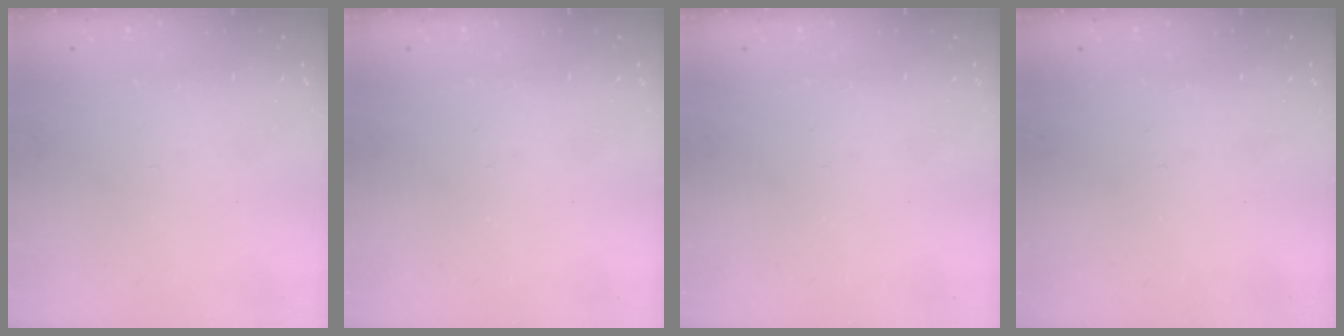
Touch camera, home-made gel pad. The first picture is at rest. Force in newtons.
{"total": 0.9, "press": 0.9, "slide": 0.2}
{"total": 1.2, "press": 1.0, "slide": 0.6}
{"total": 1.0, "press": 1.0, "slide": 0.1}